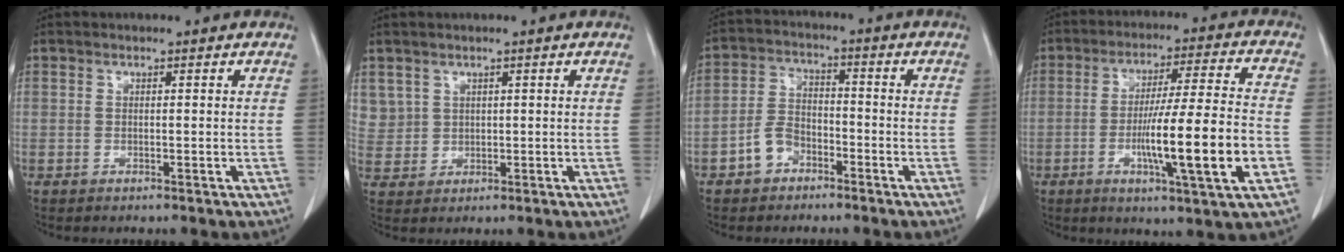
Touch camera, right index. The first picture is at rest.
{"total": 4.3, "force": [2.2, 3.7, 0.3], "torque": [-0.002, 0.006, 0.051]}
{"total": 5.4, "force": [-3.1, 3.6, 2.6], "torque": [-0.057, 0.016, -0.058]}
{"total": 15.1, "force": [-4.0, -0.1, 14.6], "torque": [-0.249, -0.009, -0.066]}